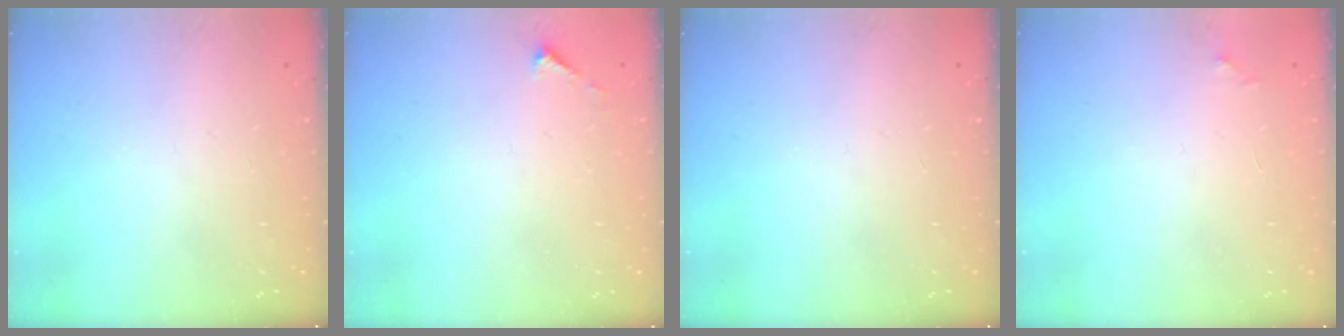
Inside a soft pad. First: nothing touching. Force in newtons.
{"total": 2.1, "press": 2.1, "slide": 0.2}
{"total": 0.0}
{"total": 3.3, "press": 3.2, "slide": 0.5}